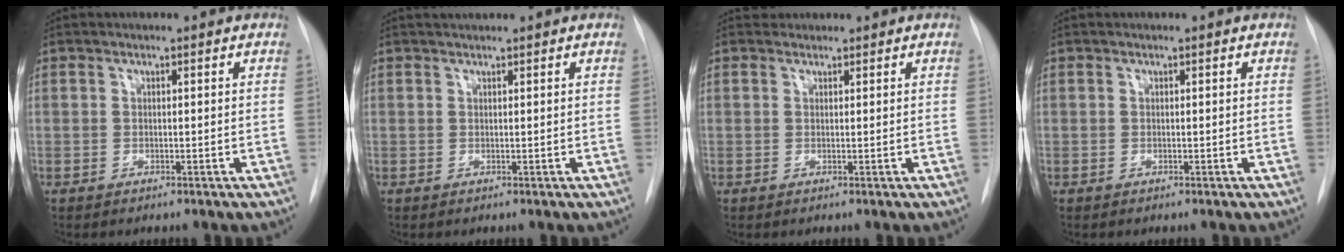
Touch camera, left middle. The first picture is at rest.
{"total": 1.2, "force": [1.1, -0.2, 0.3], "torque": [-0.005, 0.010, 0.025]}
{"total": 1.2, "force": [1.0, 0.5, -0.3], "torque": [0.001, 0.010, 0.016]}
{"total": 0.0}